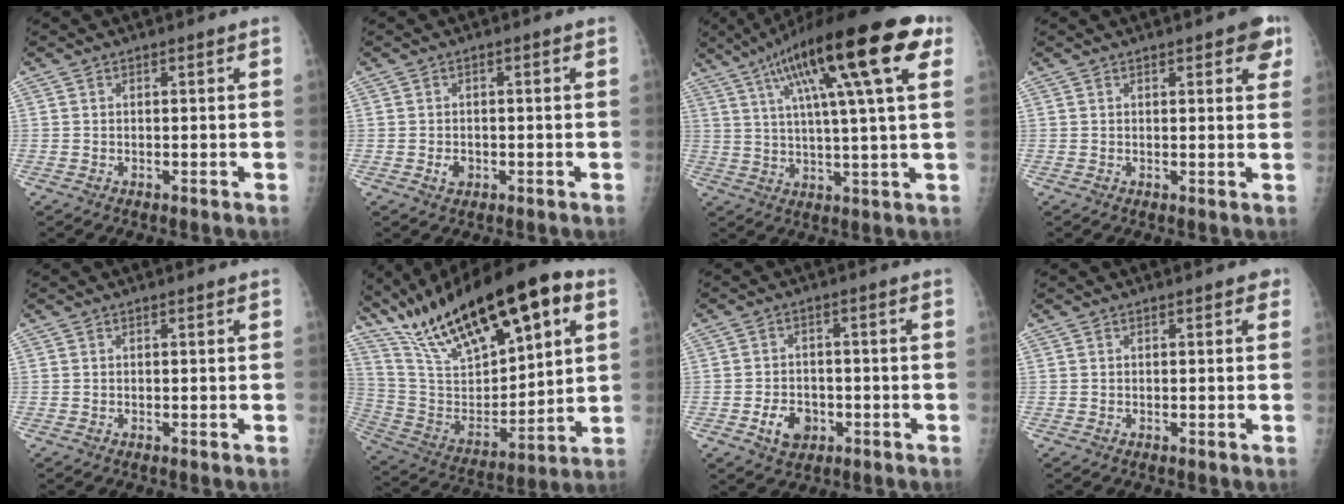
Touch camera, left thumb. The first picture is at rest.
{"total": 2.0, "force": [-0.7, 1.5, 1.1], "torque": [-0.011, 0.003, -0.008]}
{"total": 23.3, "force": [10.6, 4.6, 20.3], "torque": [-0.319, 0.009, 0.161]}
{"total": 5.2, "force": [2.7, 1.9, 4.0], "torque": [-0.024, -0.007, 0.024]}
{"total": 0.0}
{"total": 28.9, "force": [16.0, 10.7, 21.5], "torque": [-0.344, -0.023, 0.287]}
{"total": 5.7, "force": [-2.3, 4.2, 3.1], "torque": [-0.037, 0.014, -0.033]}
{"total": 0.8, "force": [0.4, 0.5, 0.5], "torque": [0.005, 0.001, -0.001]}